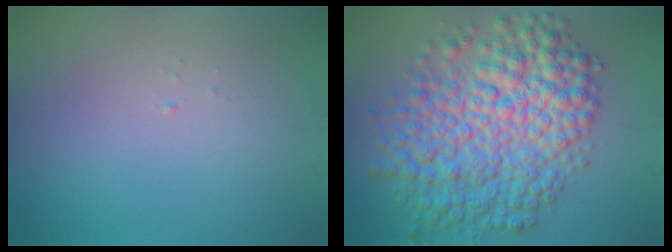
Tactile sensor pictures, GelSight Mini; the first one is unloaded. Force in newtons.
{"total": 9.8, "press": 9.8, "slide": 0.1}